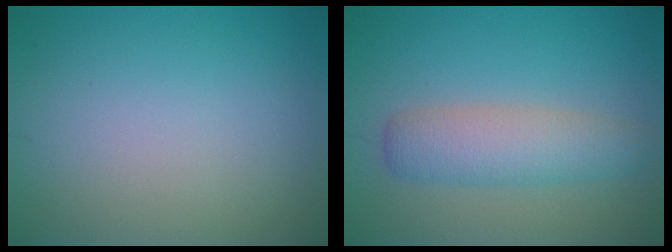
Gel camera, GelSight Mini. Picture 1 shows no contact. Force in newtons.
{"total": 4.1, "press": 4.1, "slide": 0.2}